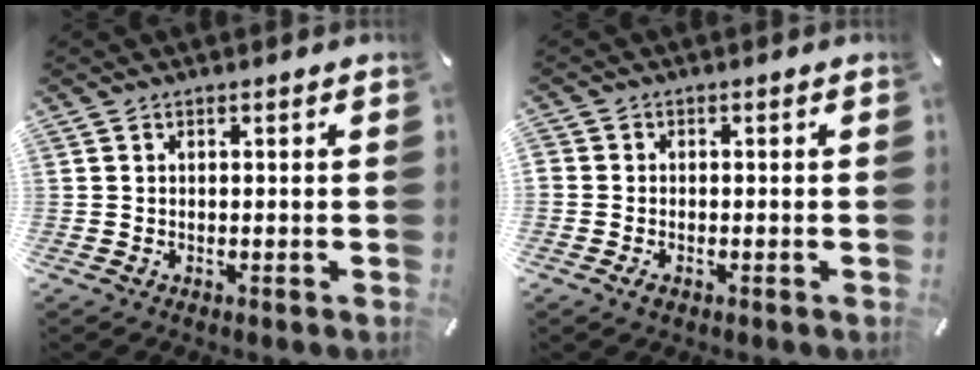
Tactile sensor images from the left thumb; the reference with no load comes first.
{"total": 1.9, "force": [-0.9, 1.5, 0.8], "torque": [-0.012, 0.006, -0.019]}